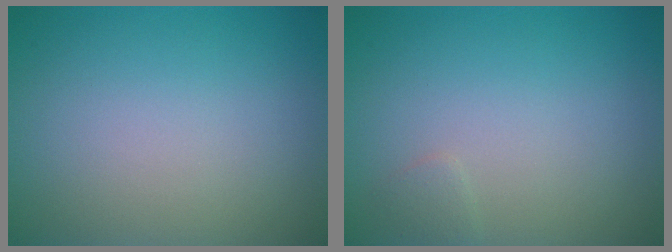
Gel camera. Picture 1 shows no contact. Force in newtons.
{"total": 0.7, "press": 0.7, "slide": 0.0}